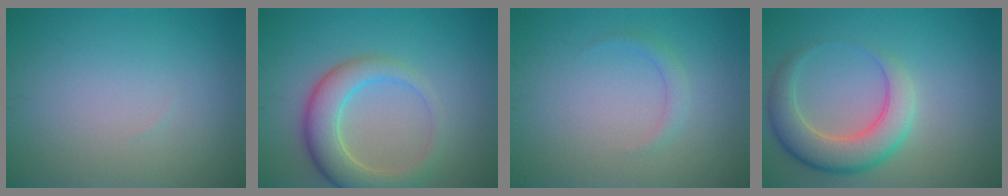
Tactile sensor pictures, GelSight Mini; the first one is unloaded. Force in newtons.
{"total": 5.5, "press": 5.5, "slide": 0.5}
{"total": 0.8, "press": 0.8, "slide": 0.0}
{"total": 5.7, "press": 5.7, "slide": 0.3}